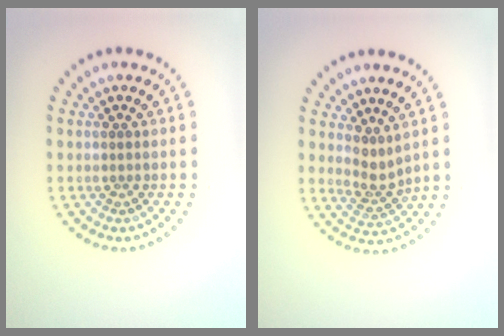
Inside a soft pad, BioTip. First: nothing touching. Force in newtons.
{"total": 2.2, "press": 1.5, "slide": 1.6}